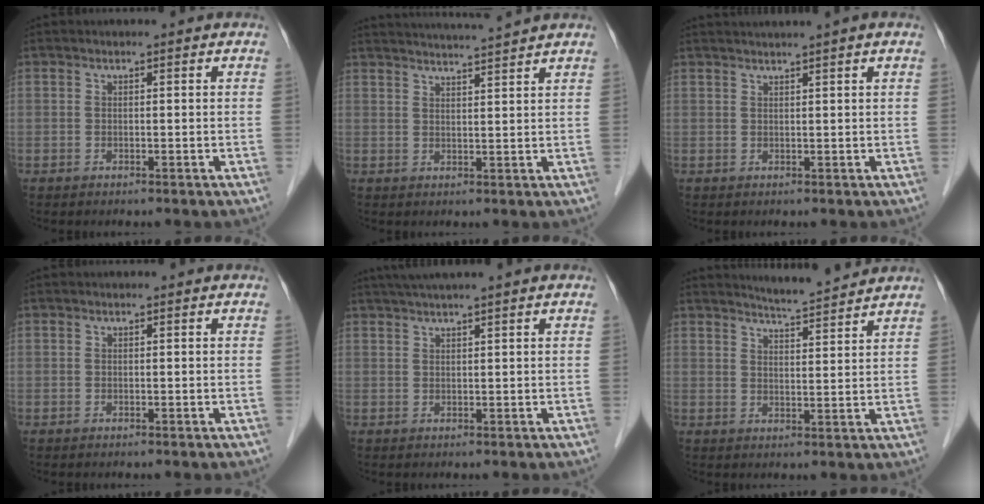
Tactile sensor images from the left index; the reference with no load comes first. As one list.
[{"total": 8.9, "force": [8.3, -1.4, 3.0], "torque": [-0.050, 0.014, 0.117]}, {"total": 4.2, "force": [3.4, -1.1, 2.3], "torque": [-0.030, 0.025, 0.056]}, {"total": 0.0}, {"total": 4.7, "force": [3.7, -1.0, 2.7], "torque": [-0.044, 0.027, 0.068]}, {"total": 6.1, "force": [5.9, -0.9, 1.2], "torque": [-0.034, -0.004, 0.088]}]